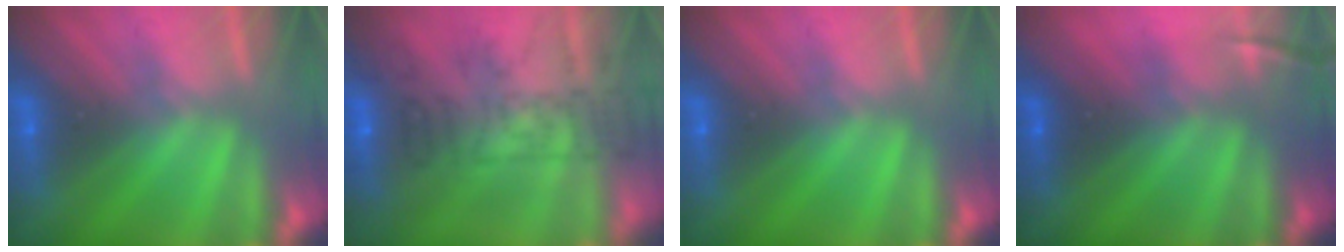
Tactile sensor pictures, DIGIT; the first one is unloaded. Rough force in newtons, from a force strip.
{"total": 9.0}
{"total": 0.0}
{"total": 1.7}